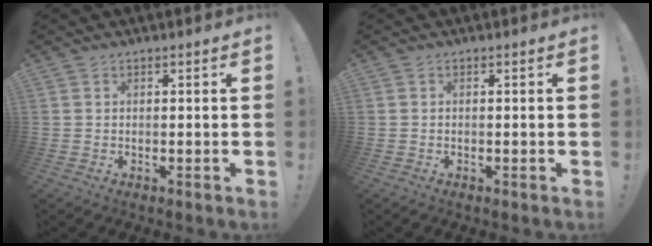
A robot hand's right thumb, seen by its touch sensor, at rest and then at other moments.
{"total": 0.0}